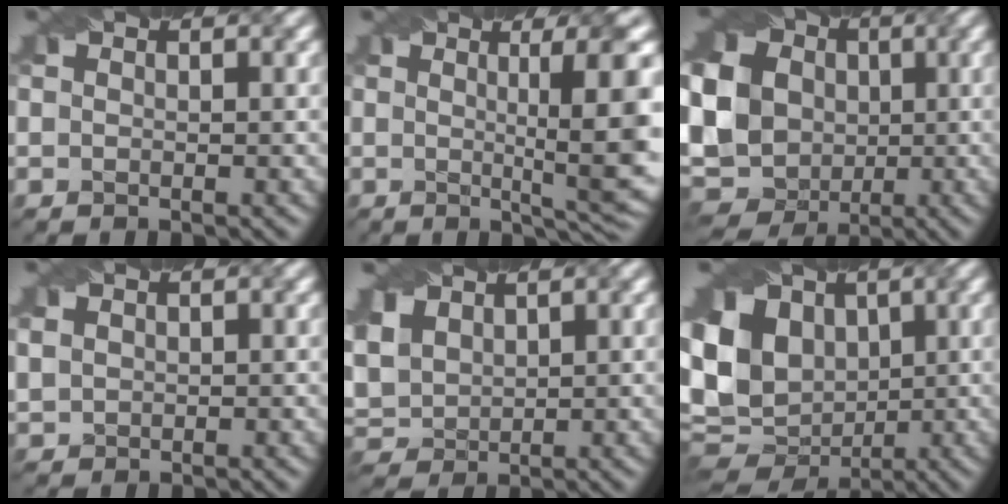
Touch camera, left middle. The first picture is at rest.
{"total": 9.8, "force": [0.9, 1.9, 9.6], "torque": [-0.113, 0.003, 0.018]}
{"total": 17.6, "force": [0.9, 15.4, 8.4], "torque": [-0.187, 0.004, -0.010]}
{"total": 1.6, "force": [0.6, 1.4, 0.7], "torque": [-0.016, 0.000, 0.015]}
{"total": 4.4, "force": [2.1, 3.1, 2.3], "torque": [-0.063, 0.003, 0.042]}
{"total": 13.3, "force": [1.1, 10.5, 8.0], "torque": [-0.157, 0.009, 0.028]}